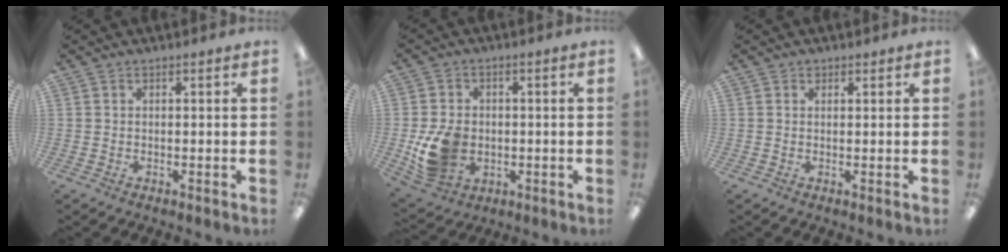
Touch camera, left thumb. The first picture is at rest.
{"total": 10.2, "force": [-1.7, 8.1, 6.0], "torque": [-0.126, 0.009, -0.027]}
{"total": 1.0, "force": [0.7, 0.6, 0.2], "torque": [0.004, -0.002, 0.011]}